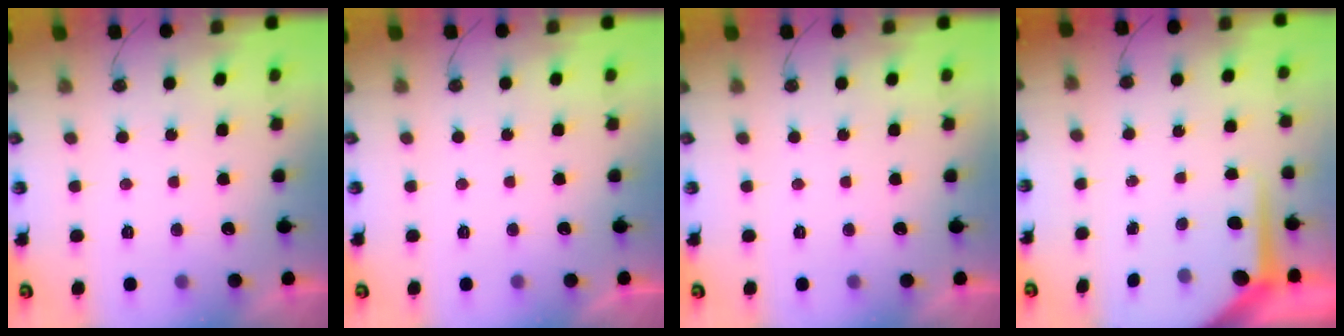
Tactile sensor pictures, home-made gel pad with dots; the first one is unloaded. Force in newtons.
{"total": 0.0}
{"total": 0.0}
{"total": 8.1, "press": 8.1, "slide": 0.9}